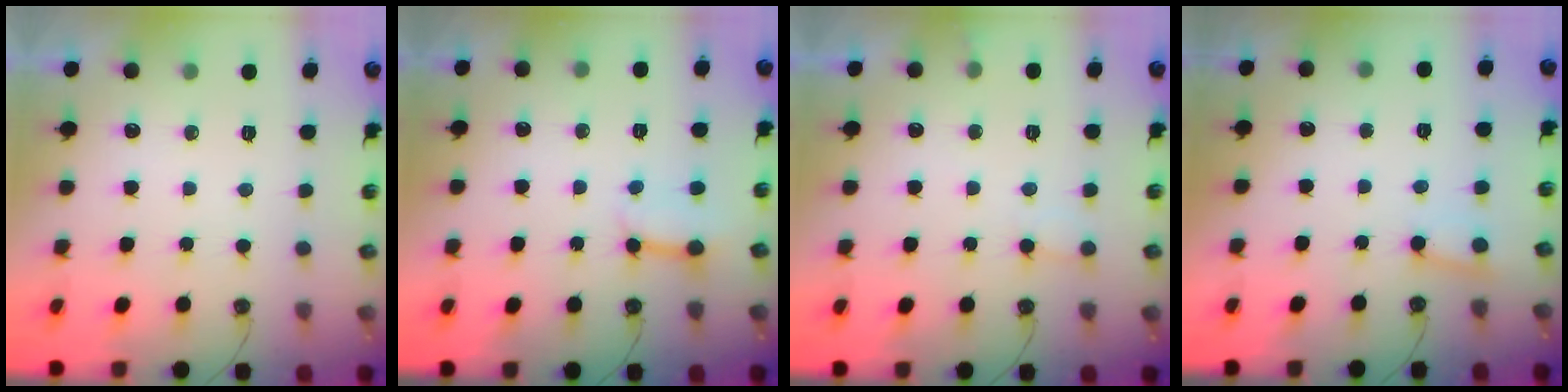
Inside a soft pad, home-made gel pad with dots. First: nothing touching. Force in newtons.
{"total": 6.0, "press": 6.0, "slide": 0.7}
{"total": 5.7, "press": 5.7, "slide": 0.5}
{"total": 3.2, "press": 3.2, "slide": 0.3}